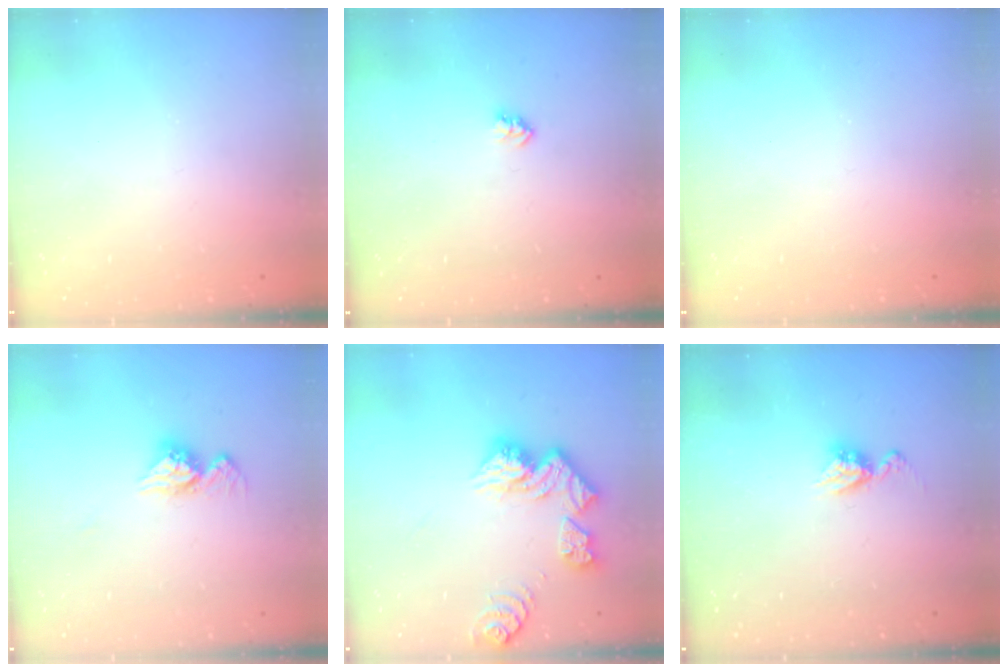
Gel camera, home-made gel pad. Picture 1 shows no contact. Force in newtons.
{"total": 2.6, "press": 2.6, "slide": 0.4}
{"total": 0.0}
{"total": 11.1, "press": 11.0, "slide": 0.9}
{"total": 13.1, "press": 13.0, "slide": 1.4}
{"total": 6.2, "press": 6.2, "slide": 0.5}